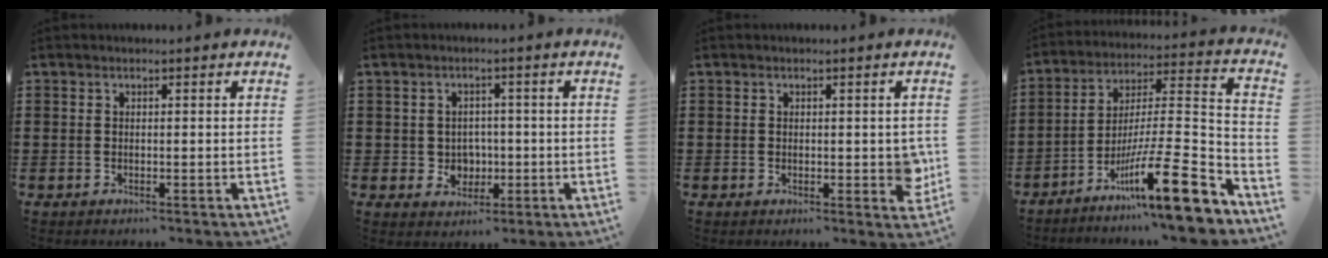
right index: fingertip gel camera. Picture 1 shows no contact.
{"total": 3.2, "force": [-0.2, 3.0, 1.1], "torque": [-0.026, 0.006, -0.010]}
{"total": 2.8, "force": [0.1, 1.3, 2.5], "torque": [-0.028, -0.002, -0.002]}
{"total": 16.9, "force": [-10.7, 2.1, 13.0], "torque": [-0.208, 0.015, -0.186]}